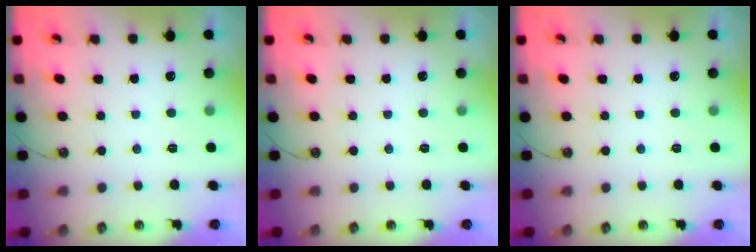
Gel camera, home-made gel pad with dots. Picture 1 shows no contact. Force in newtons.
{"total": 0.0}
{"total": 0.0}